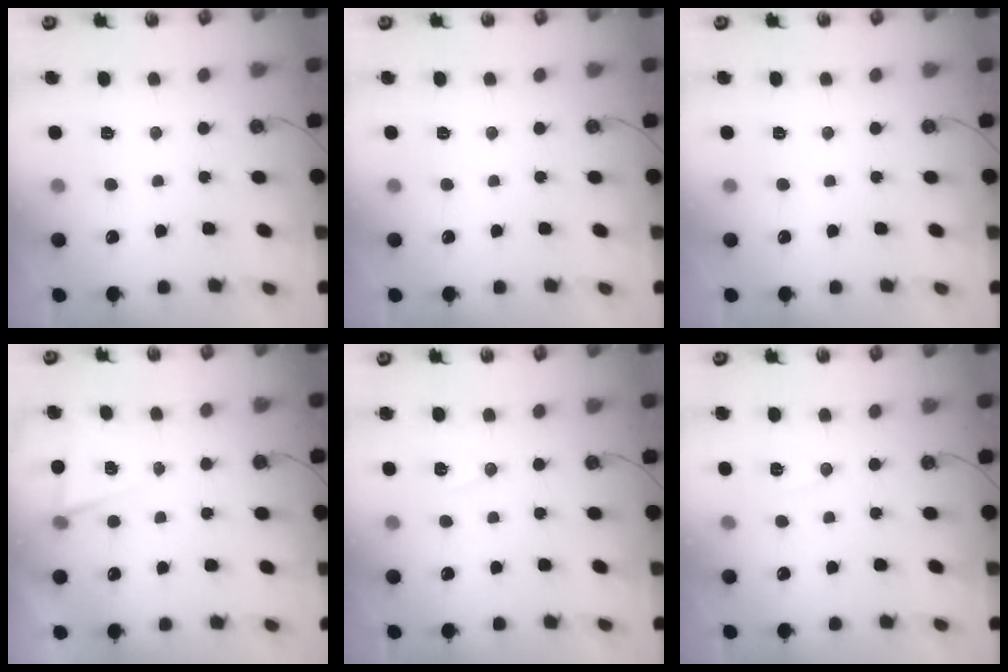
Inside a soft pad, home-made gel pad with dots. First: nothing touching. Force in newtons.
{"total": 0.0}
{"total": 0.0}
{"total": 5.8, "press": 3.5, "slide": 4.6}
{"total": 6.4, "press": 4.7, "slide": 4.4}
{"total": 5.6, "press": 4.6, "slide": 3.2}